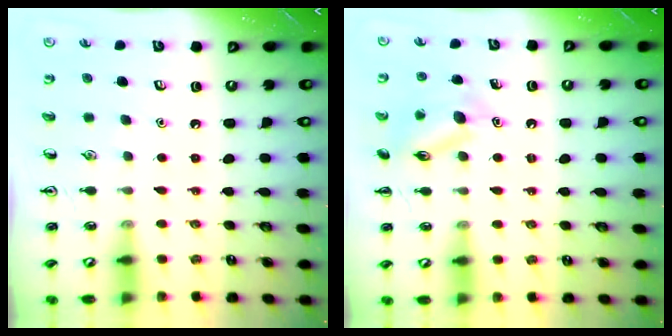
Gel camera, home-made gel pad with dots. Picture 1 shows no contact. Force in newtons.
{"total": 11.6, "press": 11.5, "slide": 0.6}